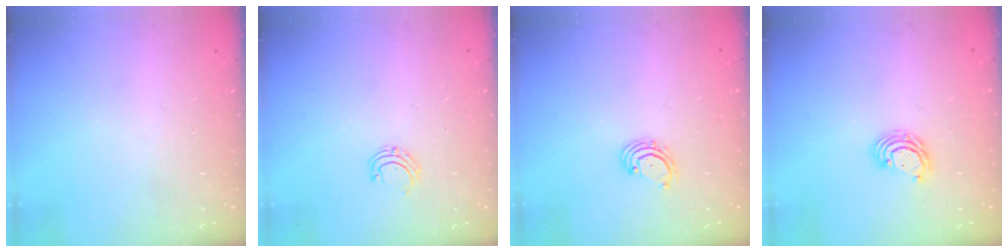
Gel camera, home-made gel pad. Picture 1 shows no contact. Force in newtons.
{"total": 4.7, "press": 4.7, "slide": 0.4}
{"total": 2.0, "press": 1.9, "slide": 0.6}
{"total": 4.9, "press": 4.9, "slide": 0.2}